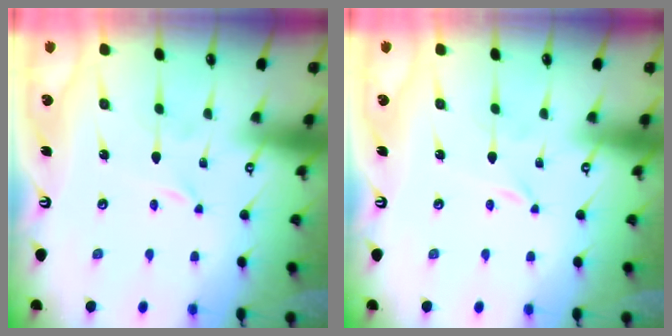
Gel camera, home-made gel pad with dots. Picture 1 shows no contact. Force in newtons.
{"total": 0.0}